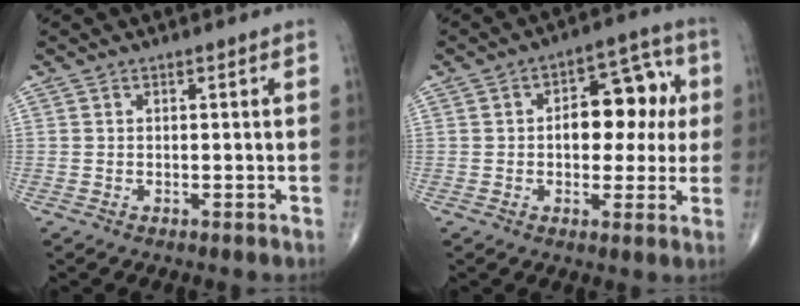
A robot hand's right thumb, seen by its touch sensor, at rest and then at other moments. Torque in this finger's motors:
{"motor_torque": [1.20, 1.43, 0.71, -0.06, 0.07]}